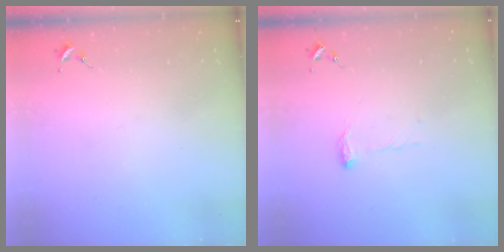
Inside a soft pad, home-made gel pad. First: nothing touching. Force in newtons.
{"total": 5.8, "press": 5.7, "slide": 0.7}